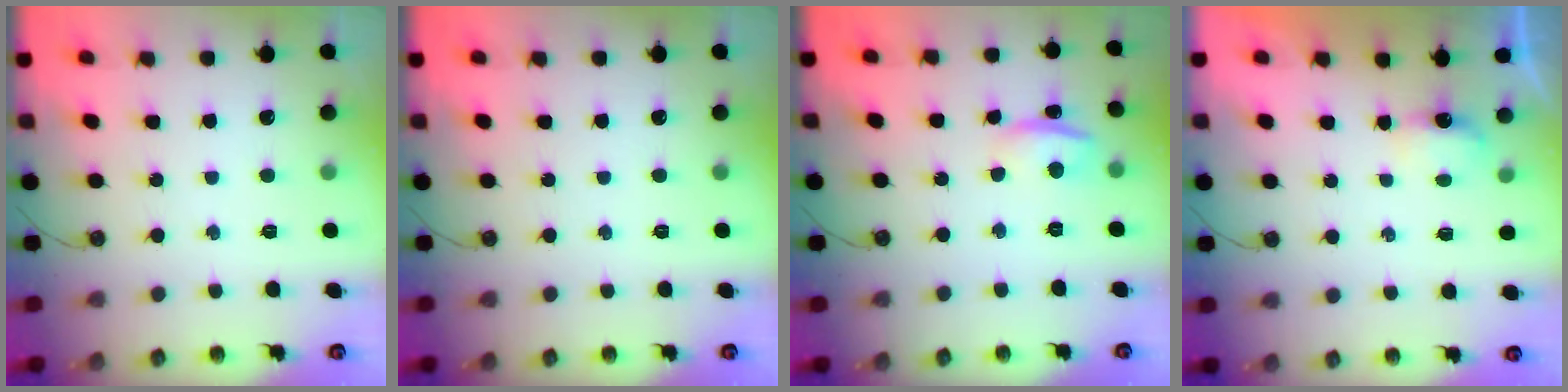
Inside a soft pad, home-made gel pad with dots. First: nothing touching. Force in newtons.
{"total": 0.0}
{"total": 3.4, "press": 2.7, "slide": 2.1}
{"total": 3.6, "press": 3.6, "slide": 0.7}